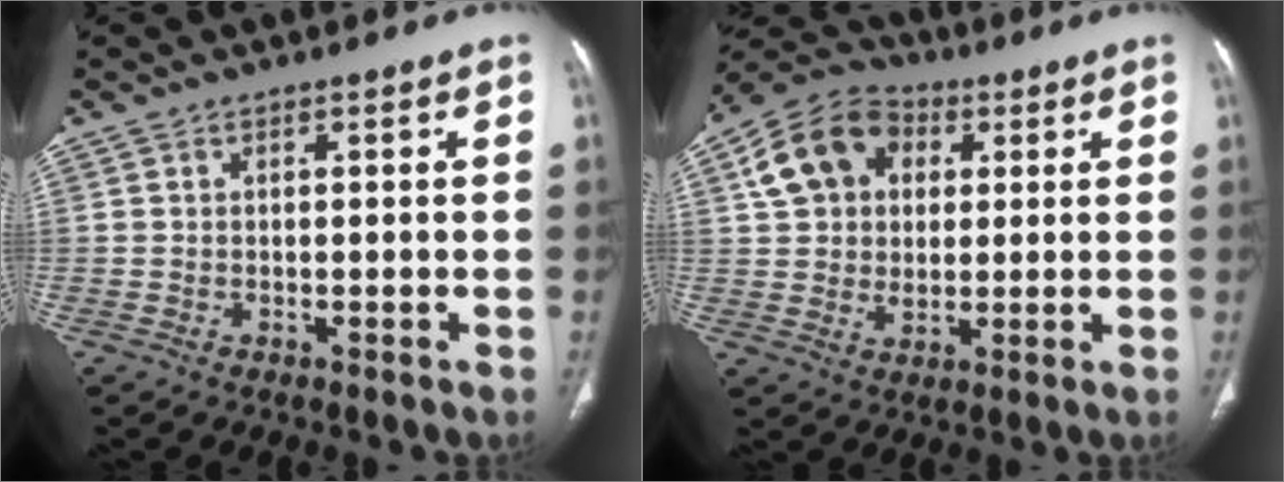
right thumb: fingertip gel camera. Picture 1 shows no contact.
{"total": 13.5, "force": [4.0, 10.4, 7.8], "torque": [-0.118, 0.005, 0.061]}